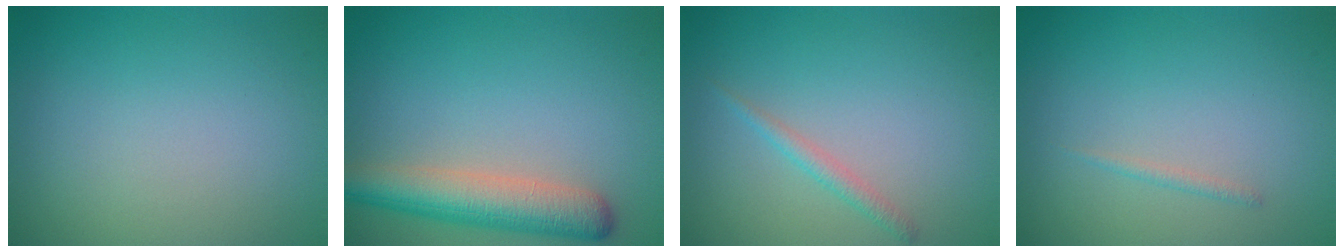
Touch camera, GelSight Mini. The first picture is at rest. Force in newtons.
{"total": 5.1, "press": 5.1, "slide": 0.3}
{"total": 1.2, "press": 1.2, "slide": 0.0}
{"total": 0.6, "press": 0.6, "slide": 0.1}